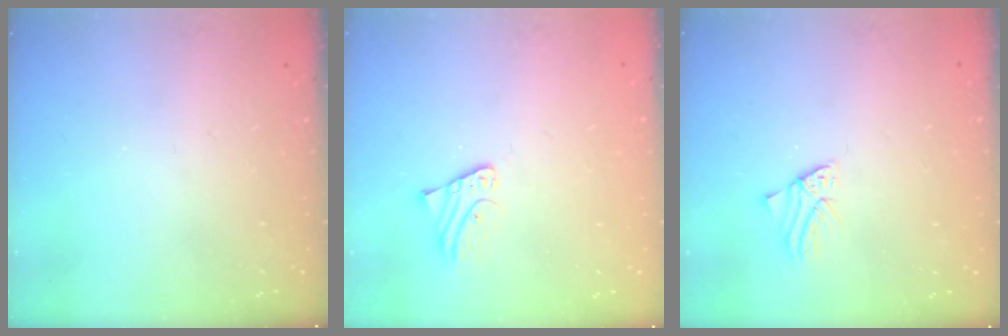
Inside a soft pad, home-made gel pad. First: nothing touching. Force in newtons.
{"total": 2.0, "press": 2.0, "slide": 0.0}
{"total": 1.4, "press": 1.4, "slide": 0.1}